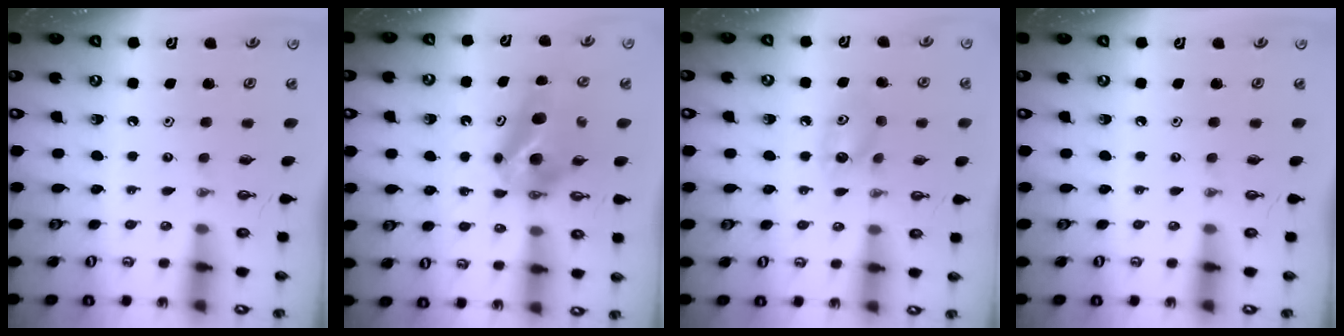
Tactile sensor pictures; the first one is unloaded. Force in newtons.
{"total": 6.7, "press": 6.3, "slide": 2.4}
{"total": 6.1, "press": 6.0, "slide": 0.8}
{"total": 0.0}